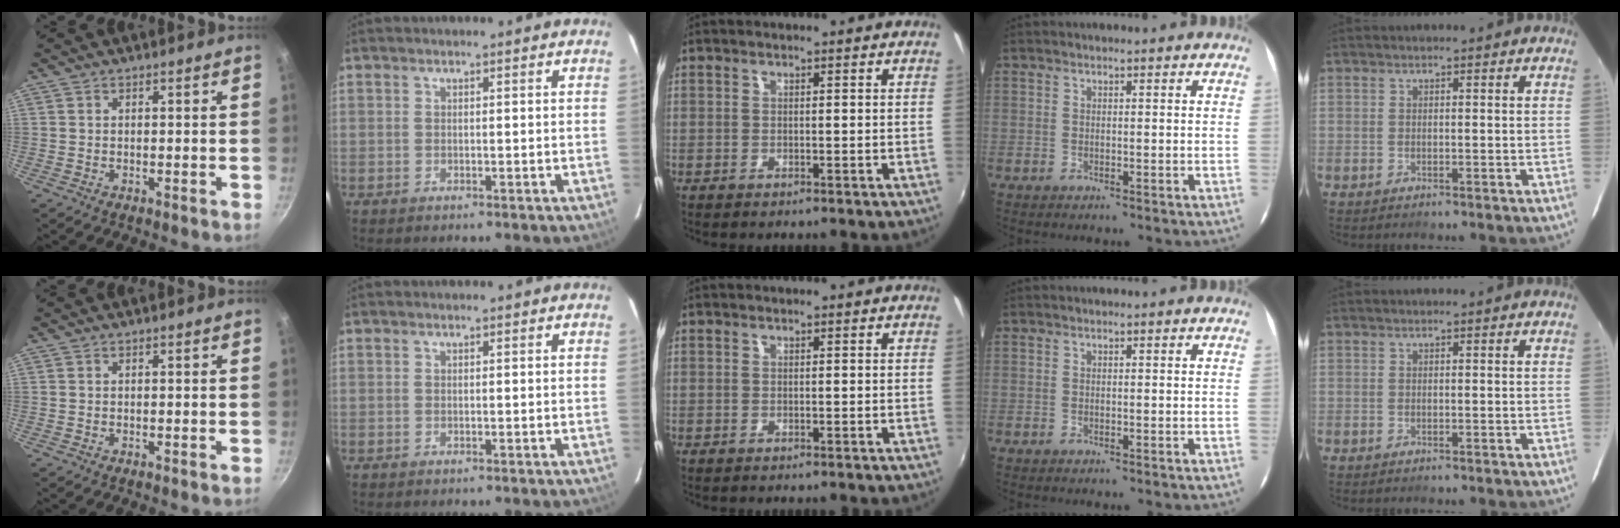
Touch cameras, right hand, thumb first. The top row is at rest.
{}